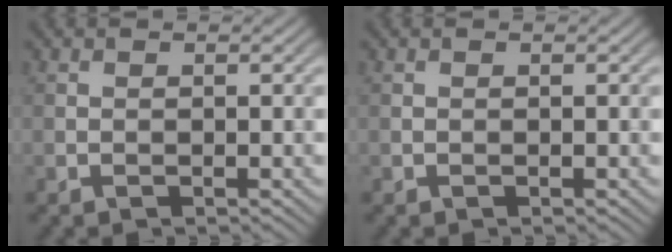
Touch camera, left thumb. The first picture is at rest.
{"total": 0.0}